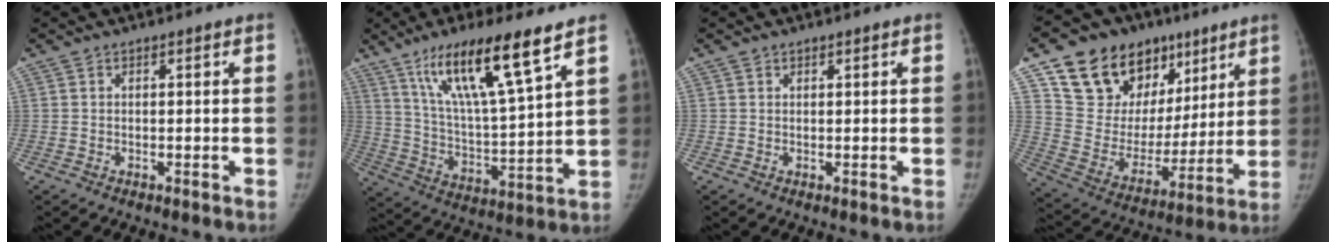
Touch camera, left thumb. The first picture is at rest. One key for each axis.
{"total": 17.5, "fx": 10.7, "fy": 2.3, "fz": 13.6, "tx": -0.232, "ty": -0.049, "tz": 0.201}
{"total": 0.5, "fx": 0.5, "fy": 0.2, "fz": -0.1, "tx": 0.004, "ty": -0.005, "tz": 0.007}
{"total": 23.2, "fx": 13.3, "fy": 15.7, "fz": 10.7, "tx": -0.125, "ty": -0.021, "tz": 0.240}